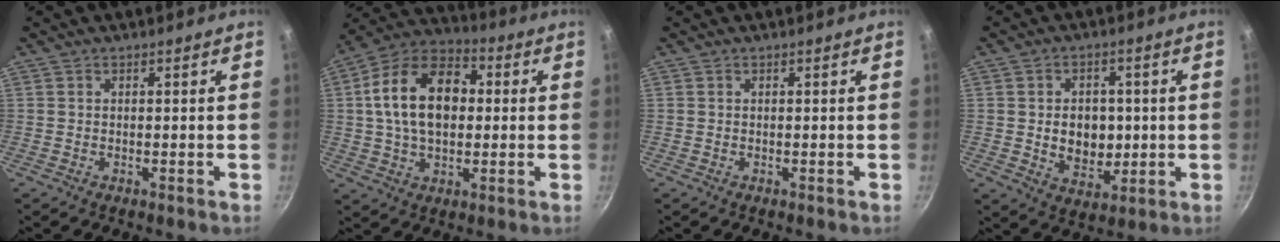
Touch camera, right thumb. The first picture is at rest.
{"total": 17.7, "force": [2.0, 11.7, 13.2], "torque": [-0.197, 0.027, 0.019]}
{"total": 0.0}
{"total": 9.4, "force": [0.1, 7.1, 6.1], "torque": [-0.064, -0.007, 0.011]}